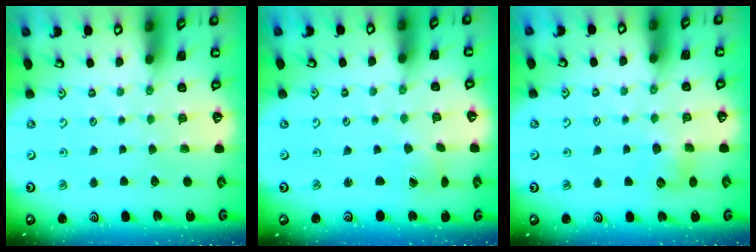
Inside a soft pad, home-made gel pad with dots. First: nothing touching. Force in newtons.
{"total": 0.7, "press": 0.7, "slide": 0.1}
{"total": 5.6, "press": 5.5, "slide": 0.7}